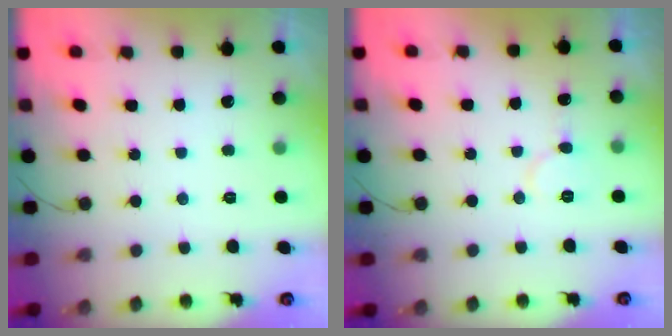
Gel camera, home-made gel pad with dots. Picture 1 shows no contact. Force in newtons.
{"total": 7.2, "press": 7.2, "slide": 0.5}